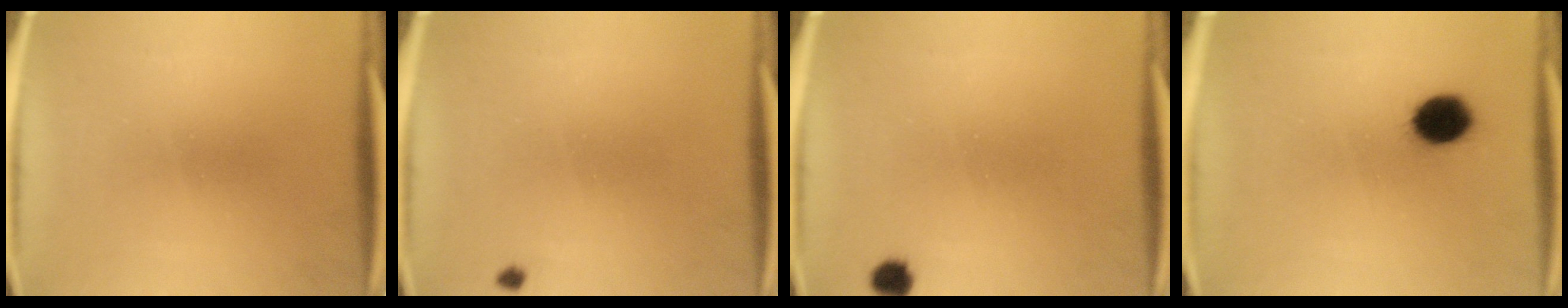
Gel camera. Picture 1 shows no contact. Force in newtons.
{"total": 0.7}
{"total": 2.3}
{"total": 8.3}